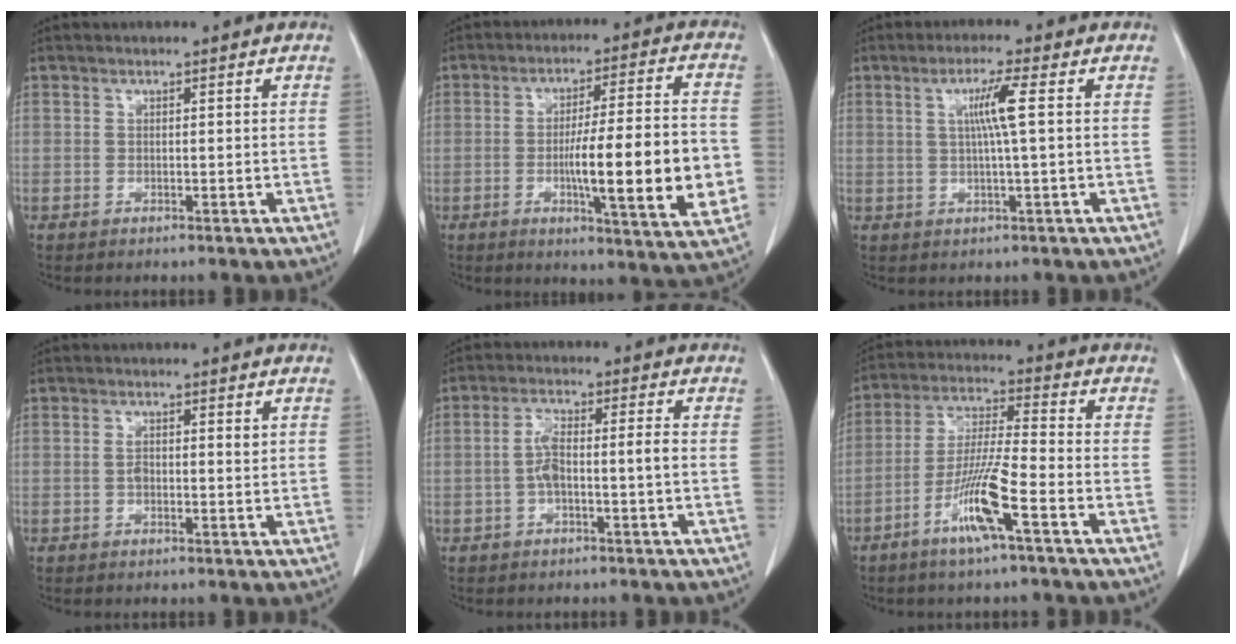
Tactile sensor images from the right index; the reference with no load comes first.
{"total": 16.4, "force": [-2.9, 1.3, 16.1], "torque": [-0.226, -0.002, -0.041]}
{"total": 4.9, "force": [0.9, -0.8, 4.8], "torque": [-0.089, 0.002, 0.018]}
{"total": 2.5, "force": [0.4, 0.9, 2.3], "torque": [-0.047, 0.005, 0.007]}
{"total": 5.3, "force": [-0.8, 0.8, 5.1], "torque": [-0.106, 0.017, -0.014]}
{"total": 10.1, "force": [-4.9, 0.0, 8.8], "torque": [-0.176, -0.007, -0.098]}